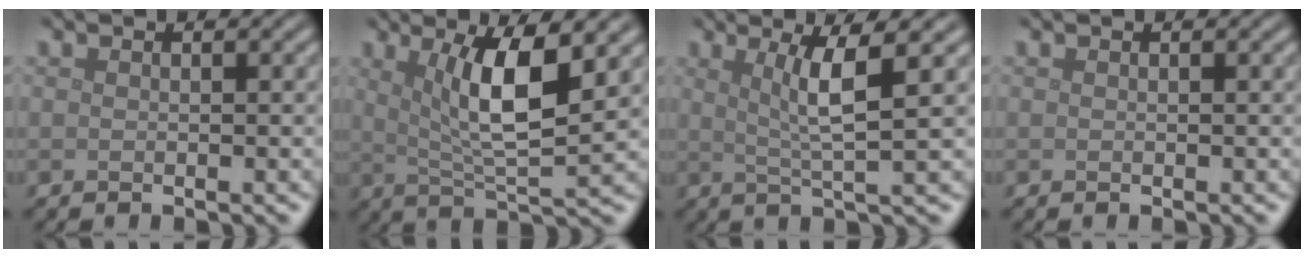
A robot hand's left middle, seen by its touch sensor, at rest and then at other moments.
{"total": 6.8, "force": [2.1, 1.6, 6.3], "torque": [-0.105, -0.006, 0.040]}
{"total": 4.3, "force": [1.3, 0.5, 4.0], "torque": [-0.070, -0.001, 0.028]}
{"total": 0.0}